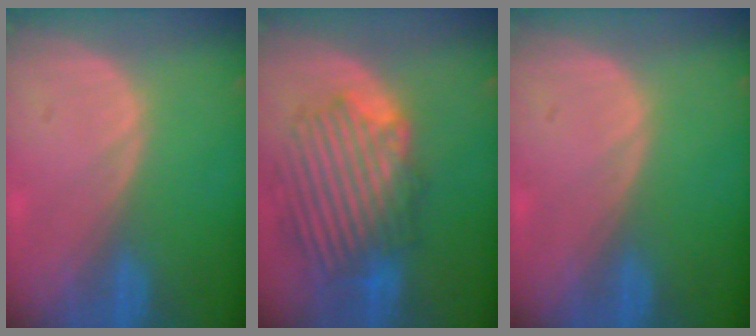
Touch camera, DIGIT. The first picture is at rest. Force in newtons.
{"total": 9.6, "press": 9.6, "slide": 0.4}
{"total": 0.0}